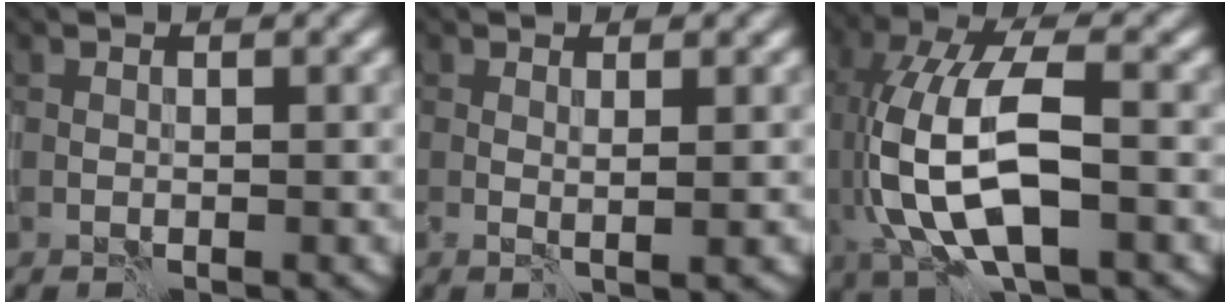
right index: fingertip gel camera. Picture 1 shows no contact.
{"total": 0.8, "force": [0.3, -0.2, 0.8], "torque": [-0.012, -0.002, 0.003]}
{"total": 11.1, "force": [-1.0, 5.0, 9.8], "torque": [-0.202, 0.002, -0.023]}